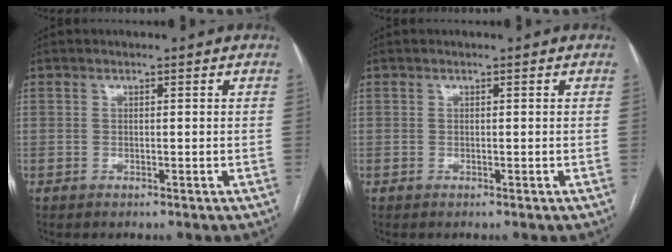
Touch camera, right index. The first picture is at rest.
{"total": 0.0}